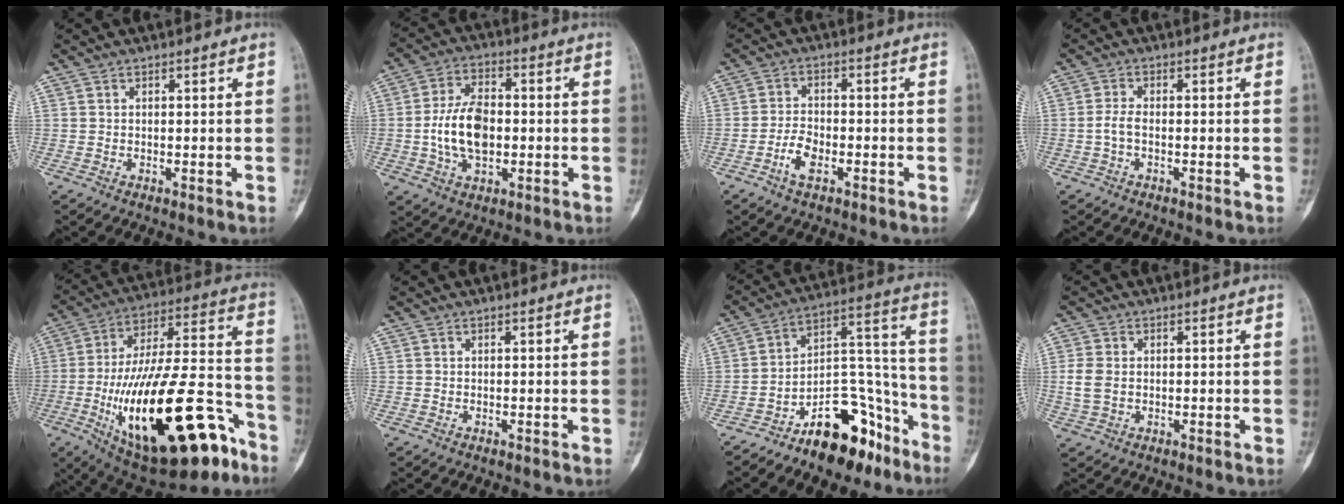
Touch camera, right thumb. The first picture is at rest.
{"total": 11.4, "force": [-1.0, 6.9, 9.0], "torque": [-0.155, 0.015, -0.019]}
{"total": 4.6, "force": [-2.3, 2.4, 3.2], "torque": [-0.062, 0.015, -0.046]}
{"total": 2.3, "force": [-0.6, 1.0, 2.0], "torque": [-0.047, 0.003, -0.014]}
{"total": 32.8, "force": [-14.1, 12.6, 26.8], "torque": [-0.433, 0.059, -0.207]}
{"total": 0.0}
{"total": 17.8, "force": [-11.8, 8.5, 10.3], "torque": [-0.109, 0.124, -0.190]}
{"total": 4.1, "force": [0.0, 2.9, 2.9], "torque": [-0.067, 0.003, 0.002]}